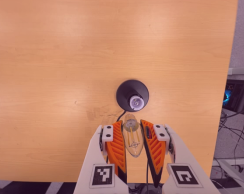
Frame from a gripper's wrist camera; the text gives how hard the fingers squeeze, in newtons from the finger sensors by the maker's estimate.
{"total": 21.3, "left": 23.3, "right": 19.4}